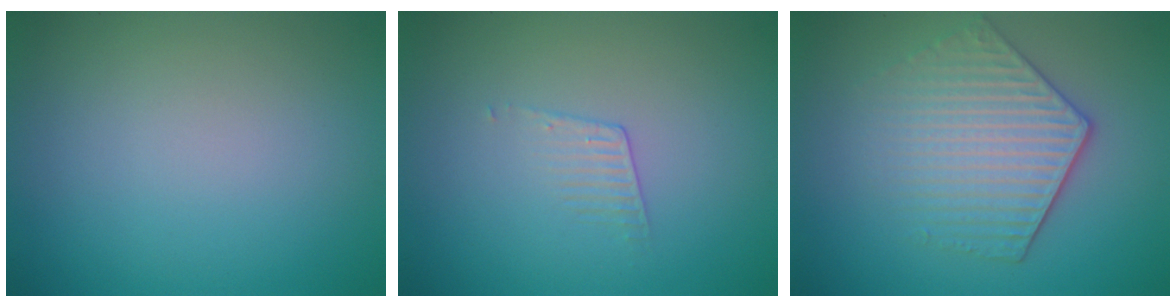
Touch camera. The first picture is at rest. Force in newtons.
{"total": 1.1, "press": 0.2, "slide": 1.1}
{"total": 4.4, "press": 3.8, "slide": 2.3}